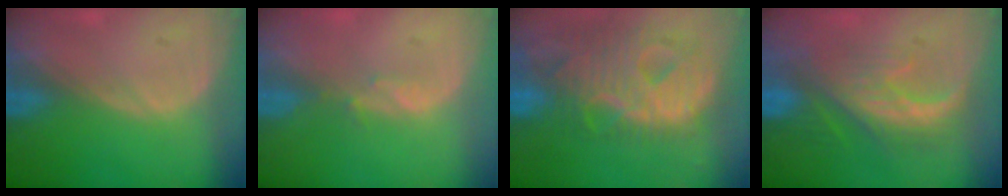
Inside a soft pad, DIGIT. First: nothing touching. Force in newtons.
{"total": 1.1, "press": 1.1, "slide": 0.2}
{"total": 13.0, "press": 10.9, "slide": 7.0}
{"total": 8.3, "press": 8.1, "slide": 2.0}